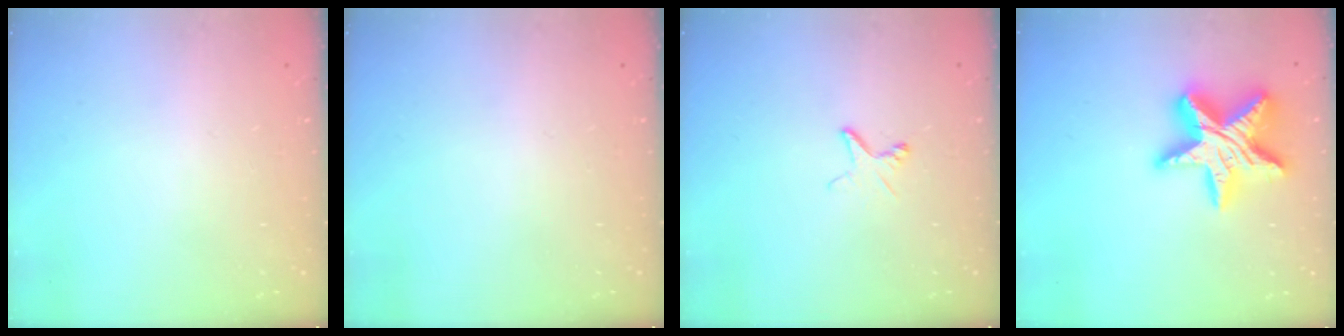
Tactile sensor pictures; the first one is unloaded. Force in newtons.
{"total": 0.0}
{"total": 3.9, "press": 3.8, "slide": 0.4}
{"total": 19.7, "press": 19.6, "slide": 1.9}